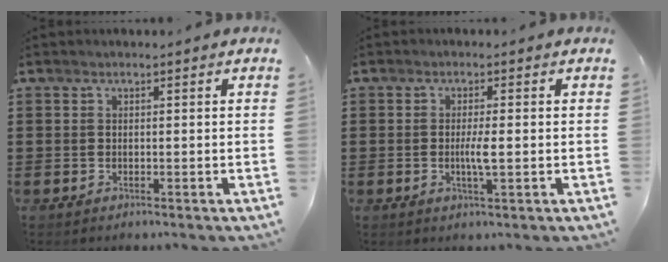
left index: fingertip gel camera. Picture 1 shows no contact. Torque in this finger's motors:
{"motor_torque": [0.29, 0.09, 0.07, 0.05]}